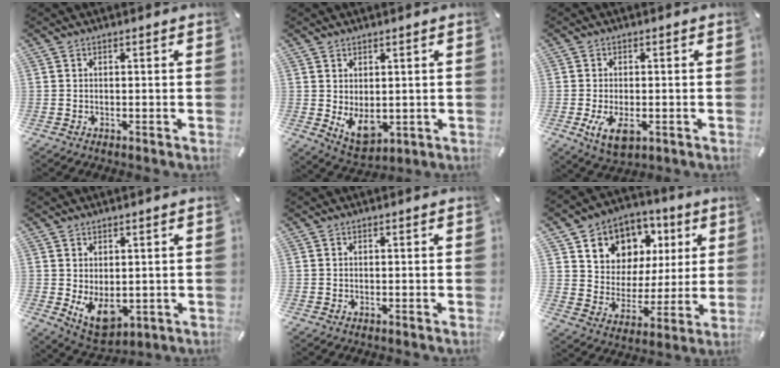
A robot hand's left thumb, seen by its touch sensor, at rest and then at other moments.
{"total": 7.2, "force": [-0.1, 5.2, 4.9], "torque": [-0.070, -0.006, 0.000]}
{"total": 5.9, "force": [-1.7, 3.5, 4.4], "torque": [-0.088, -0.008, -0.034]}
{"total": 7.8, "force": [-0.6, 5.5, 5.4], "torque": [-0.085, -0.009, -0.008]}
{"total": 0.0}
{"total": 9.7, "force": [4.1, 8.7, 1.0], "torque": [-0.027, -0.040, 0.081]}